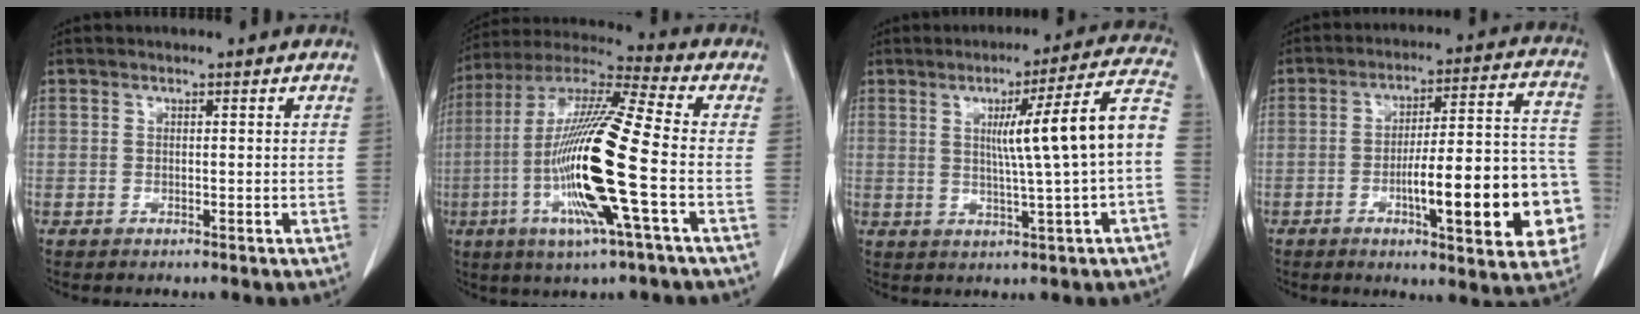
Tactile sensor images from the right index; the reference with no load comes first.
{"total": 18.7, "force": [-4.3, 0.3, 18.2], "torque": [-0.372, -0.012, -0.091]}
{"total": 12.7, "force": [0.3, -1.1, 12.6], "torque": [-0.176, 0.015, 0.003]}
{"total": 19.7, "force": [-5.7, 3.7, 18.5], "torque": [-0.192, 0.031, -0.067]}